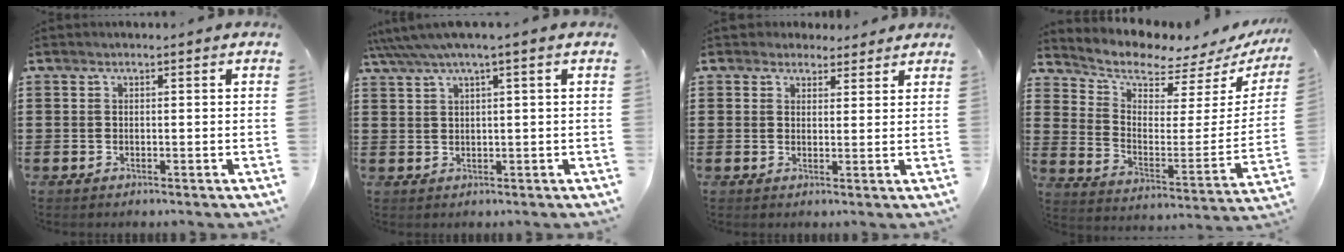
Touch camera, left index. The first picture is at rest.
{"total": 2.5, "force": [1.1, 0.0, 2.3], "torque": [-0.053, -0.003, 0.015]}
{"total": 3.0, "force": [2.4, 1.8, -0.1], "torque": [-0.009, 0.005, 0.047]}
{"total": 5.1, "force": [4.8, 1.4, 1.1], "torque": [-0.056, -0.047, 0.080]}